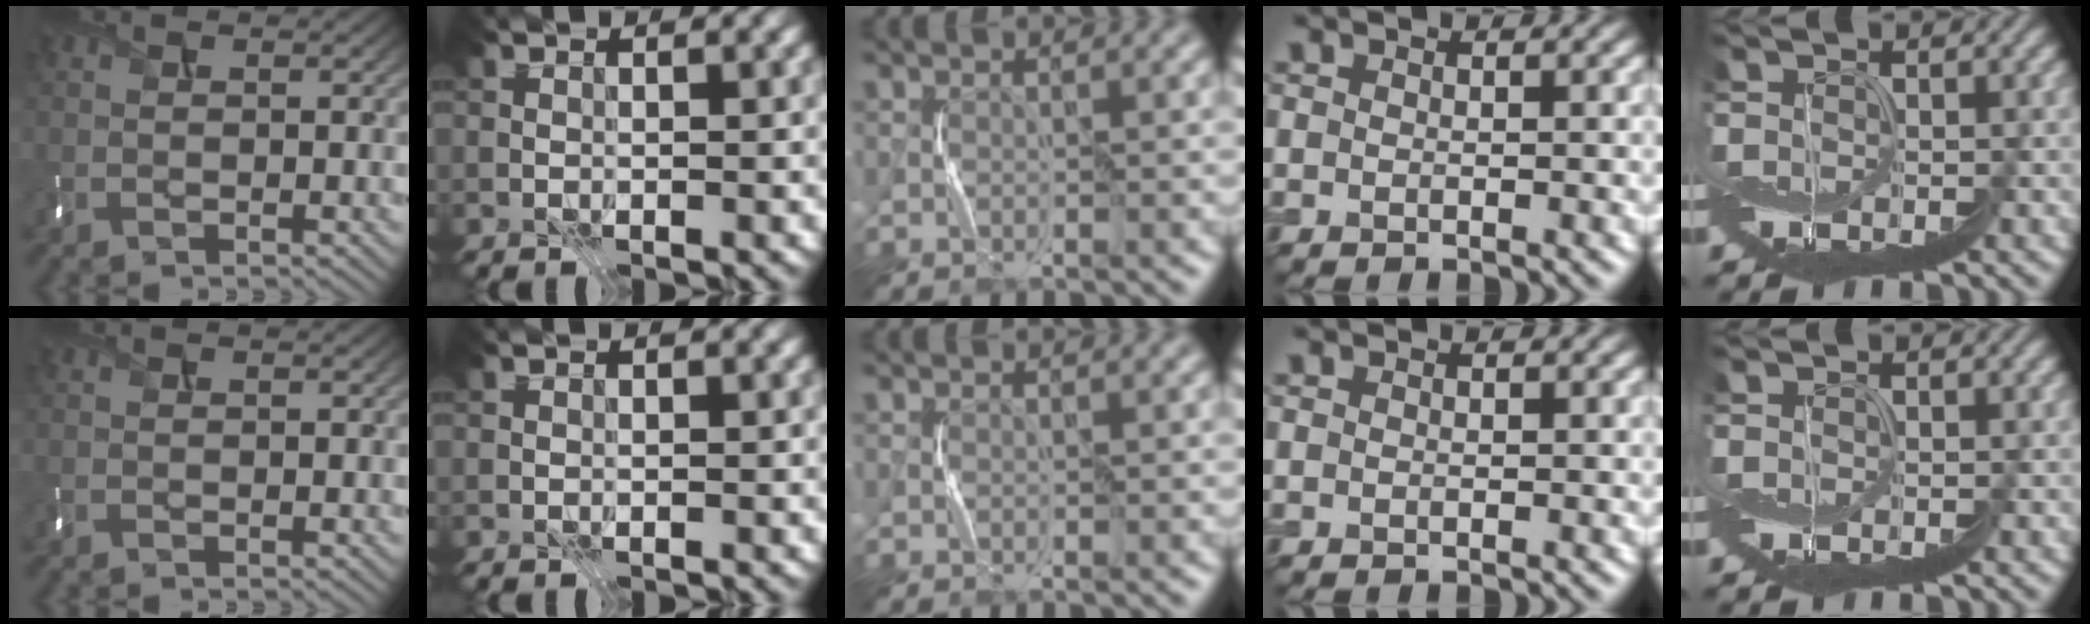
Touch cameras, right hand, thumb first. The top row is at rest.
{}